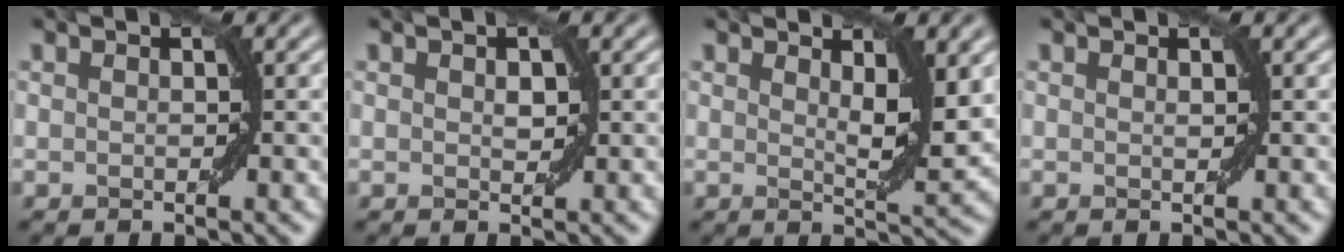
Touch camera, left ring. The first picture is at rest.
{"total": 0.9, "force": [0.3, 0.6, 0.7], "torque": [-0.008, 0.001, 0.006]}
{"total": 3.6, "force": [1.6, 0.8, 3.1], "torque": [-0.044, -0.010, 0.026]}
{"total": 0.0}